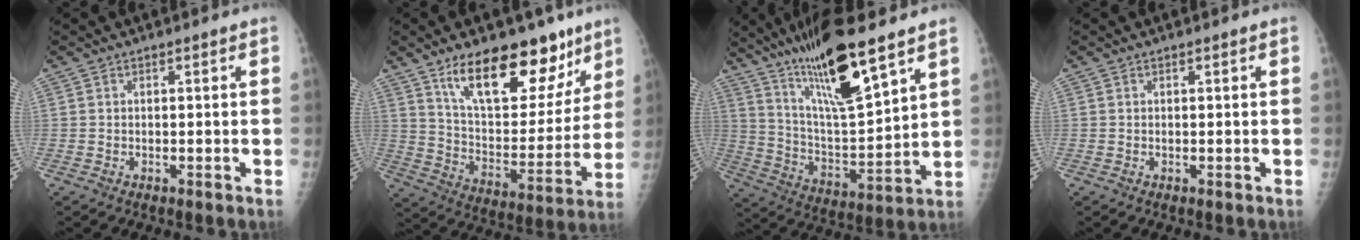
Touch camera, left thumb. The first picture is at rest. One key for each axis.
{"total": 21.7, "fx": 13.8, "fy": 10.0, "fz": 13.4, "tx": -0.145, "ty": -0.069, "tz": 0.228}
{"total": 18.8, "fx": 12.3, "fy": 3.2, "fz": 13.8, "tx": -0.231, "ty": -0.064, "tz": 0.229}
{"total": 0.0}